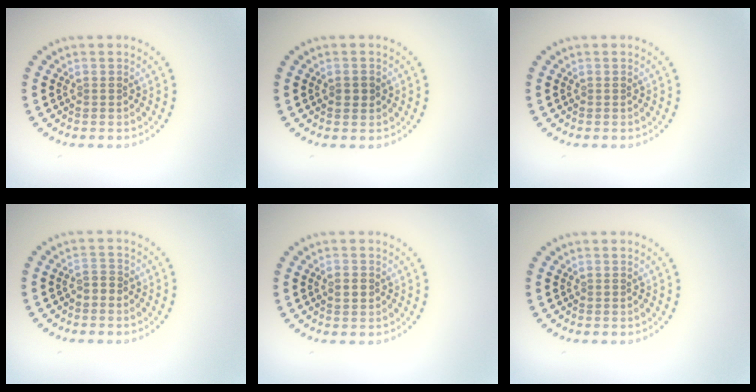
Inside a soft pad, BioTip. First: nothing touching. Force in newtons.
{"total": 1.3, "press": 1.3, "slide": 0.3}
{"total": 0.0}
{"total": 0.9, "press": 0.7, "slide": 0.5}
{"total": 1.0, "press": 1.0, "slide": 0.1}
{"total": 0.0}